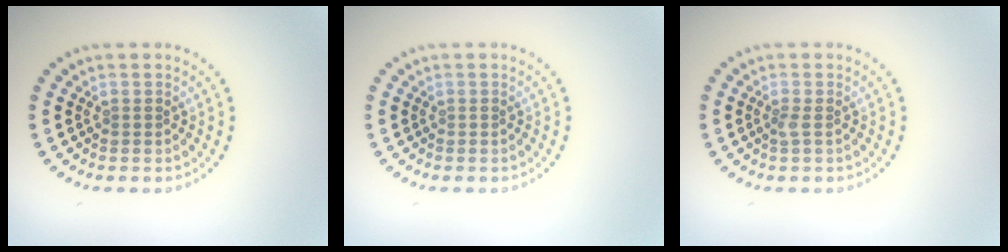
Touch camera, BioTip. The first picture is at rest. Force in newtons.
{"total": 0.0}
{"total": 0.6, "press": 0.5, "slide": 0.4}